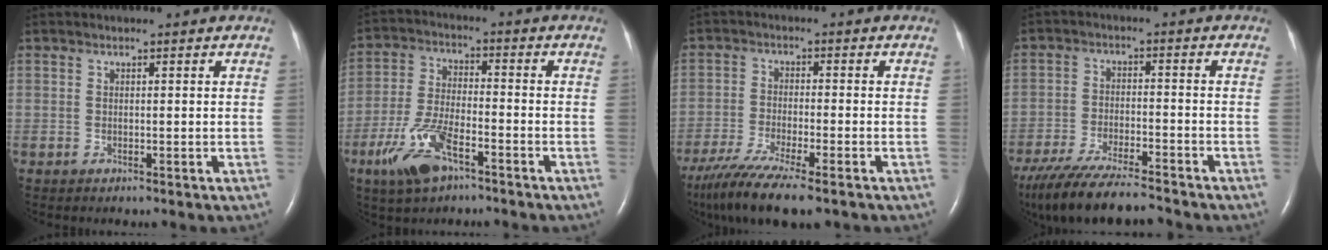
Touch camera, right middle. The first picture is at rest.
{"total": 9.4, "force": [-5.5, 2.9, 7.1], "torque": [-0.158, -0.007, -0.103]}
{"total": 11.8, "force": [-8.9, 1.2, 7.6], "torque": [-0.142, -0.030, -0.149]}
{"total": 14.7, "force": [-12.9, 1.8, 6.8], "torque": [-0.137, -0.028, -0.214]}